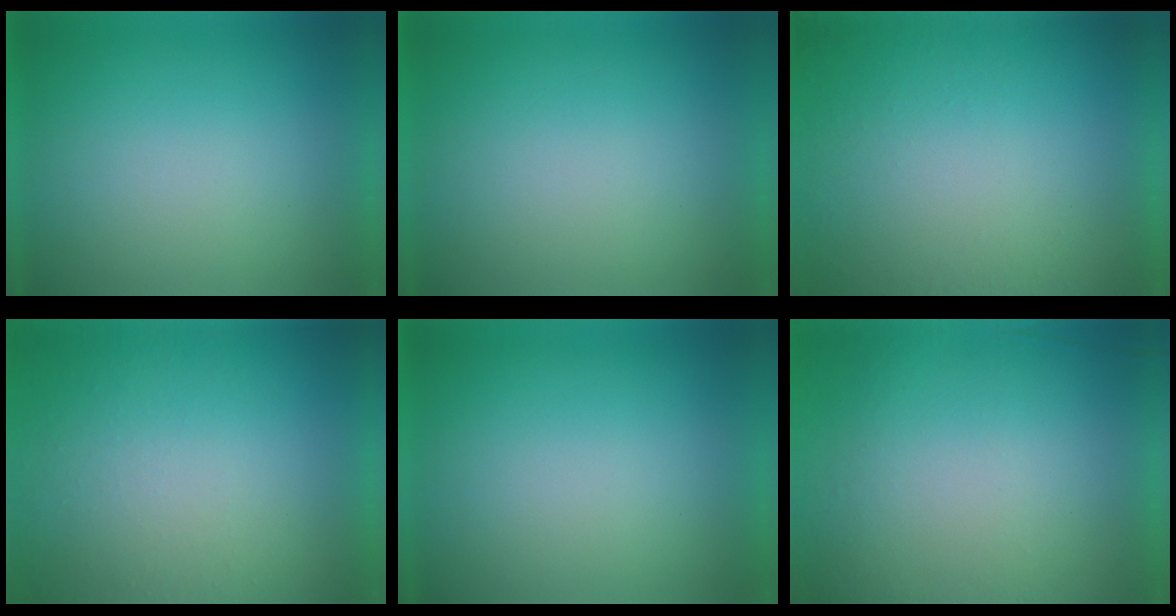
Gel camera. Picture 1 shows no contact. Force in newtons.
{"total": 0.0}
{"total": 4.7}
{"total": 9.5}
{"total": 0.0}
{"total": 6.2}